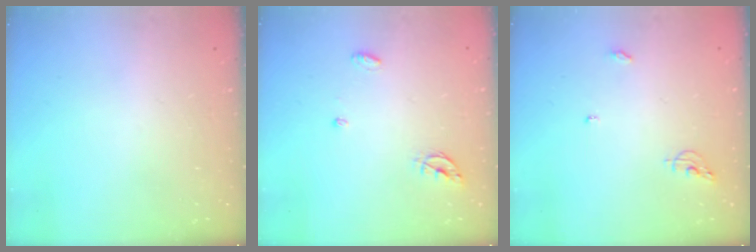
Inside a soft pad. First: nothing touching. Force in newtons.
{"total": 5.1, "press": 5.1, "slide": 0.6}
{"total": 5.4, "press": 5.4, "slide": 0.4}